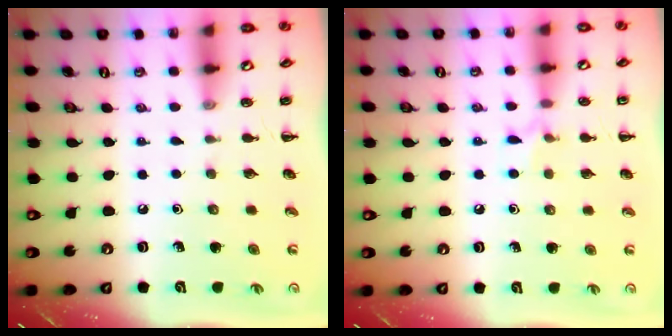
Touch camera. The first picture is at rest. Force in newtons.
{"total": 5.9, "press": 5.5, "slide": 2.0}